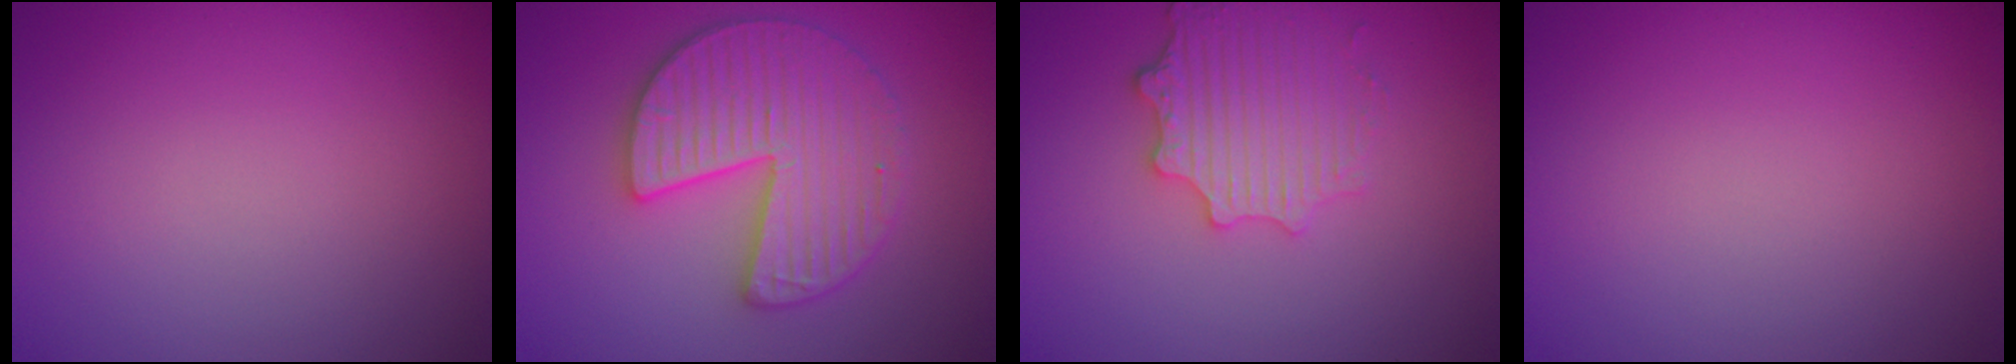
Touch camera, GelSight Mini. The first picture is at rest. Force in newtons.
{"total": 6.0, "press": 5.9, "slide": 0.9}
{"total": 3.8, "press": 3.2, "slide": 2.0}
{"total": 0.0}